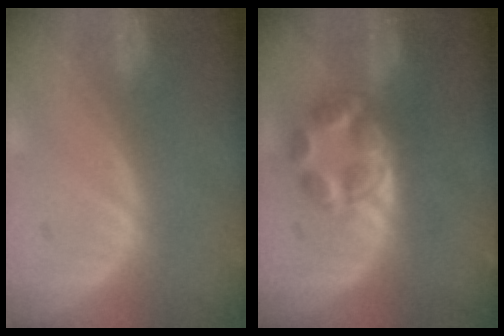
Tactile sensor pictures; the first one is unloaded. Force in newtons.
{"total": 5.9, "press": 5.5, "slide": 2.2}